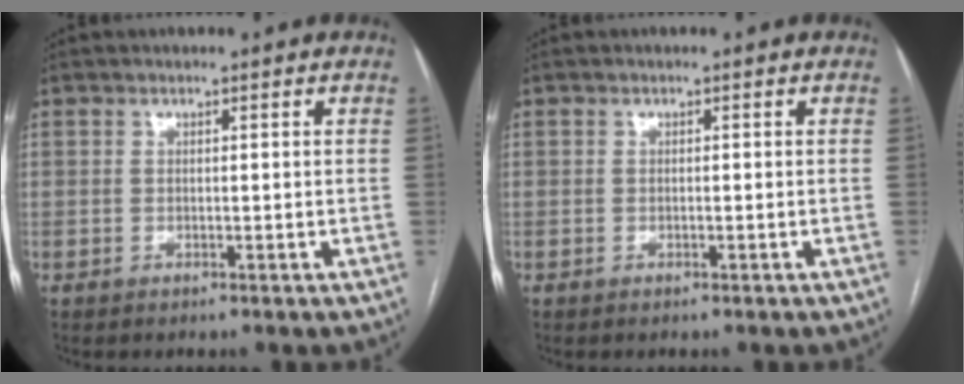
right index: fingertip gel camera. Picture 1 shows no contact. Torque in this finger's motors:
{"motor_torque": [-0.01, 0.02, 0.00, 0.01]}